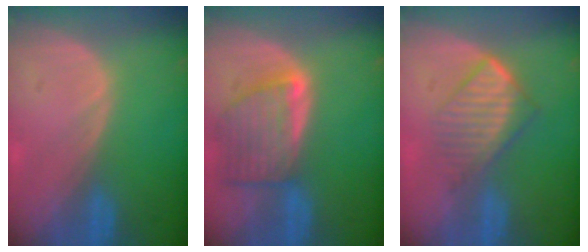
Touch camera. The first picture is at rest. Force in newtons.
{"total": 8.1, "press": 7.3, "slide": 3.5}
{"total": 7.0, "press": 6.0, "slide": 3.6}